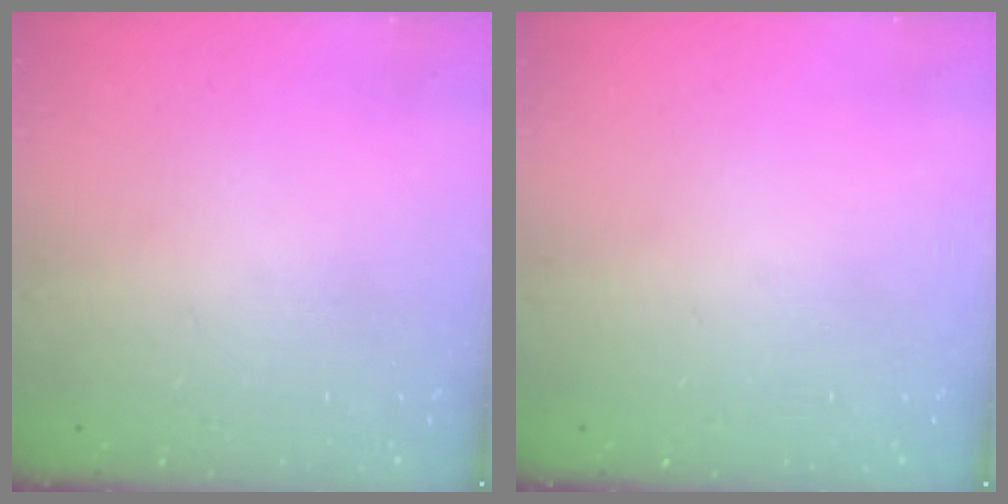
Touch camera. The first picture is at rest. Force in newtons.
{"total": 0.0}